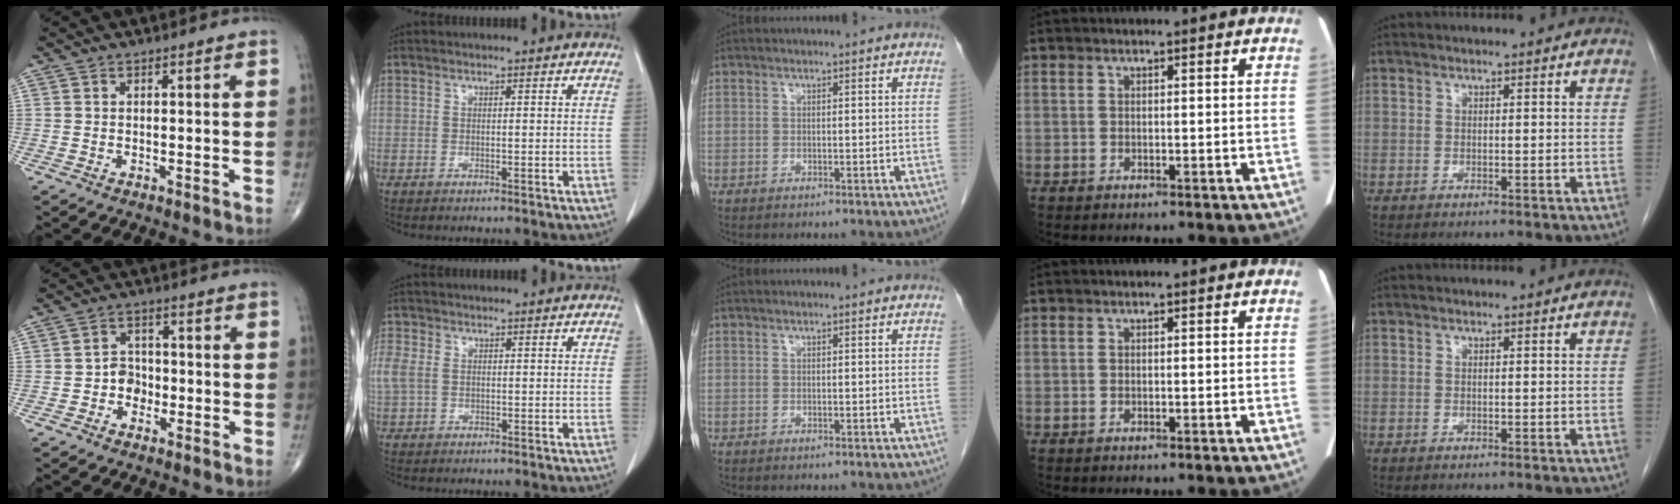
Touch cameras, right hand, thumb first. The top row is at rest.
{"thumb": {"total": 3.7, "force": [-1.3, 3.1, 1.7], "torque": [-0.004, 0.014, -0.030]}, "index": {"total": 4.2, "force": [0.2, 3.2, 2.8], "torque": [-0.095, 0.021, 0.011]}}